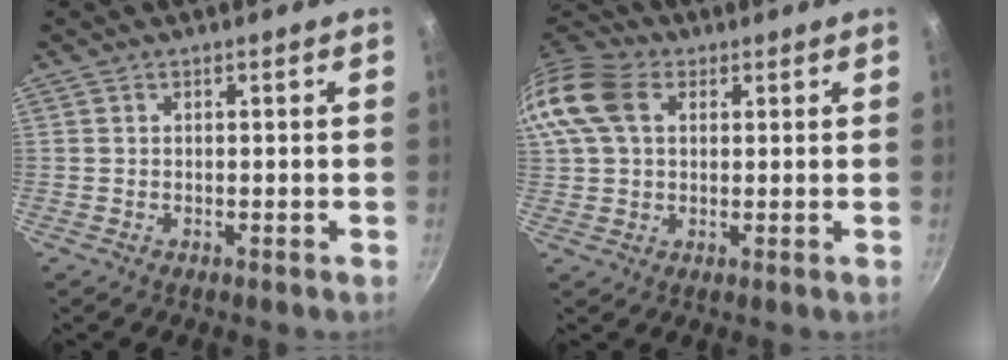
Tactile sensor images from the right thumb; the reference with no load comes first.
{"total": 12.9, "force": [3.8, 9.1, 8.3], "torque": [-0.168, 0.018, 0.057]}